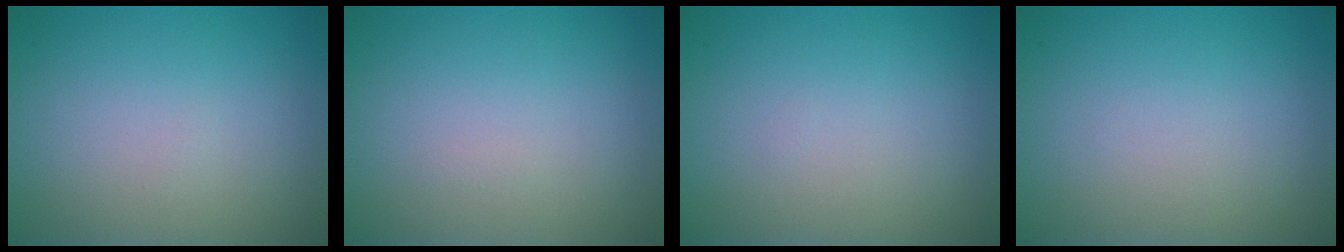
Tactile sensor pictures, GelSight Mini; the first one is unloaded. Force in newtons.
{"total": 0.0}
{"total": 0.0}
{"total": 0.0}